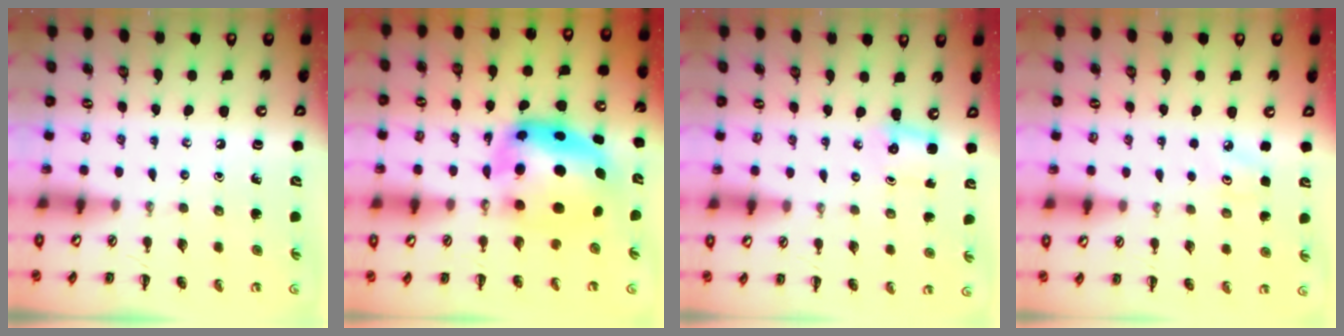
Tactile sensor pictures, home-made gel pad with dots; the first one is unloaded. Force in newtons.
{"total": 9.0, "press": 8.7, "slide": 2.1}
{"total": 2.5, "press": 2.4, "slide": 0.8}
{"total": 4.8, "press": 4.6, "slide": 1.3}